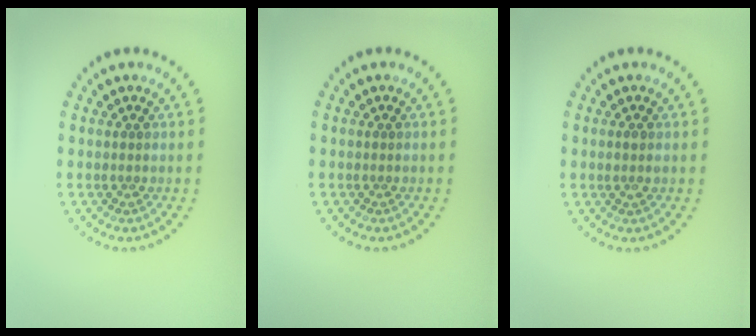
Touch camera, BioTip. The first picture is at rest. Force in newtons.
{"total": 0.0}
{"total": 0.9, "press": 0.9, "slide": 0.3}